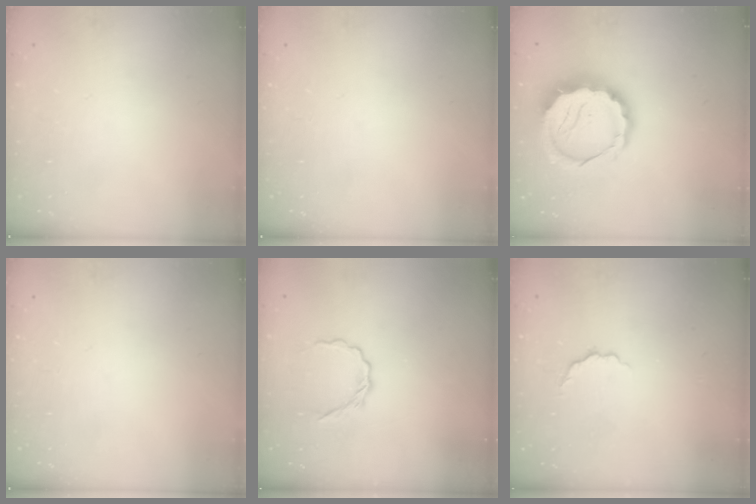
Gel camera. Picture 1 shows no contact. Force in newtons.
{"total": 0.0}
{"total": 12.5, "press": 12.1, "slide": 2.9}
{"total": 0.0}
{"total": 4.3, "press": 4.1, "slide": 1.1}
{"total": 3.5, "press": 3.4, "slide": 0.8}